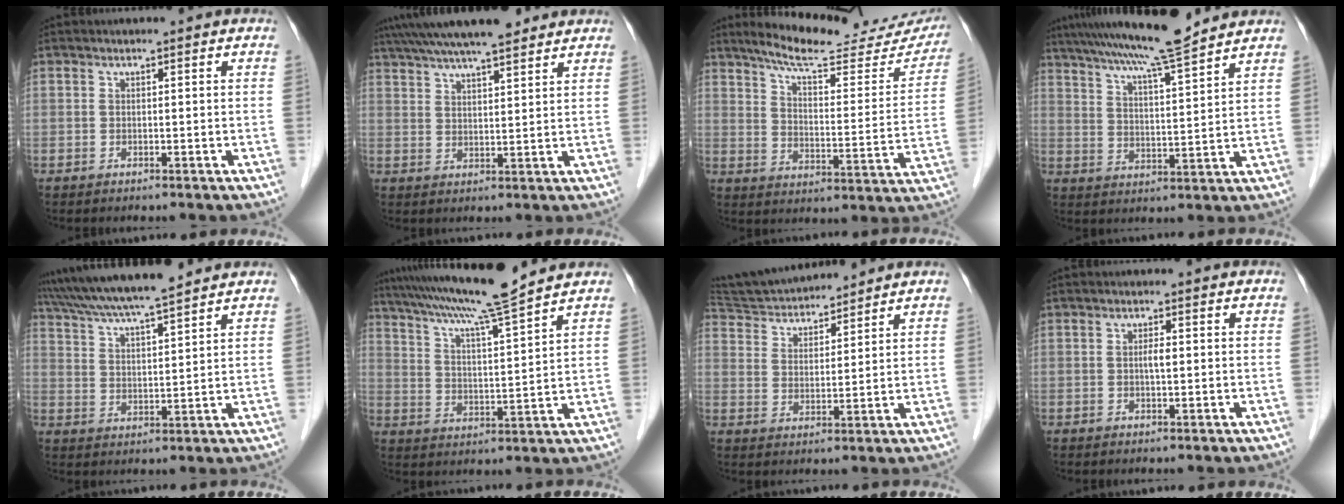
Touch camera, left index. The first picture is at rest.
{"total": 14.6, "force": [12.4, 2.1, 7.4], "torque": [-0.127, 0.034, 0.193]}
{"total": 22.0, "force": [19.6, 4.3, 9.0], "torque": [-0.119, -0.034, 0.252]}
{"total": 13.2, "force": [11.4, -0.6, 6.6], "torque": [-0.116, 0.012, 0.178]}
{"total": 14.3, "force": [12.6, 0.4, 6.6], "torque": [-0.123, 0.027, 0.205]}
{"total": 13.8, "force": [11.8, -1.5, 6.9], "torque": [-0.124, 0.005, 0.190]}
{"total": 12.5, "force": [11.8, 1.9, 3.5], "torque": [-0.068, 0.025, 0.209]}
{"total": 1.5, "force": [0.0, 0.3, 1.4], "torque": [-0.026, 0.001, -0.002]}